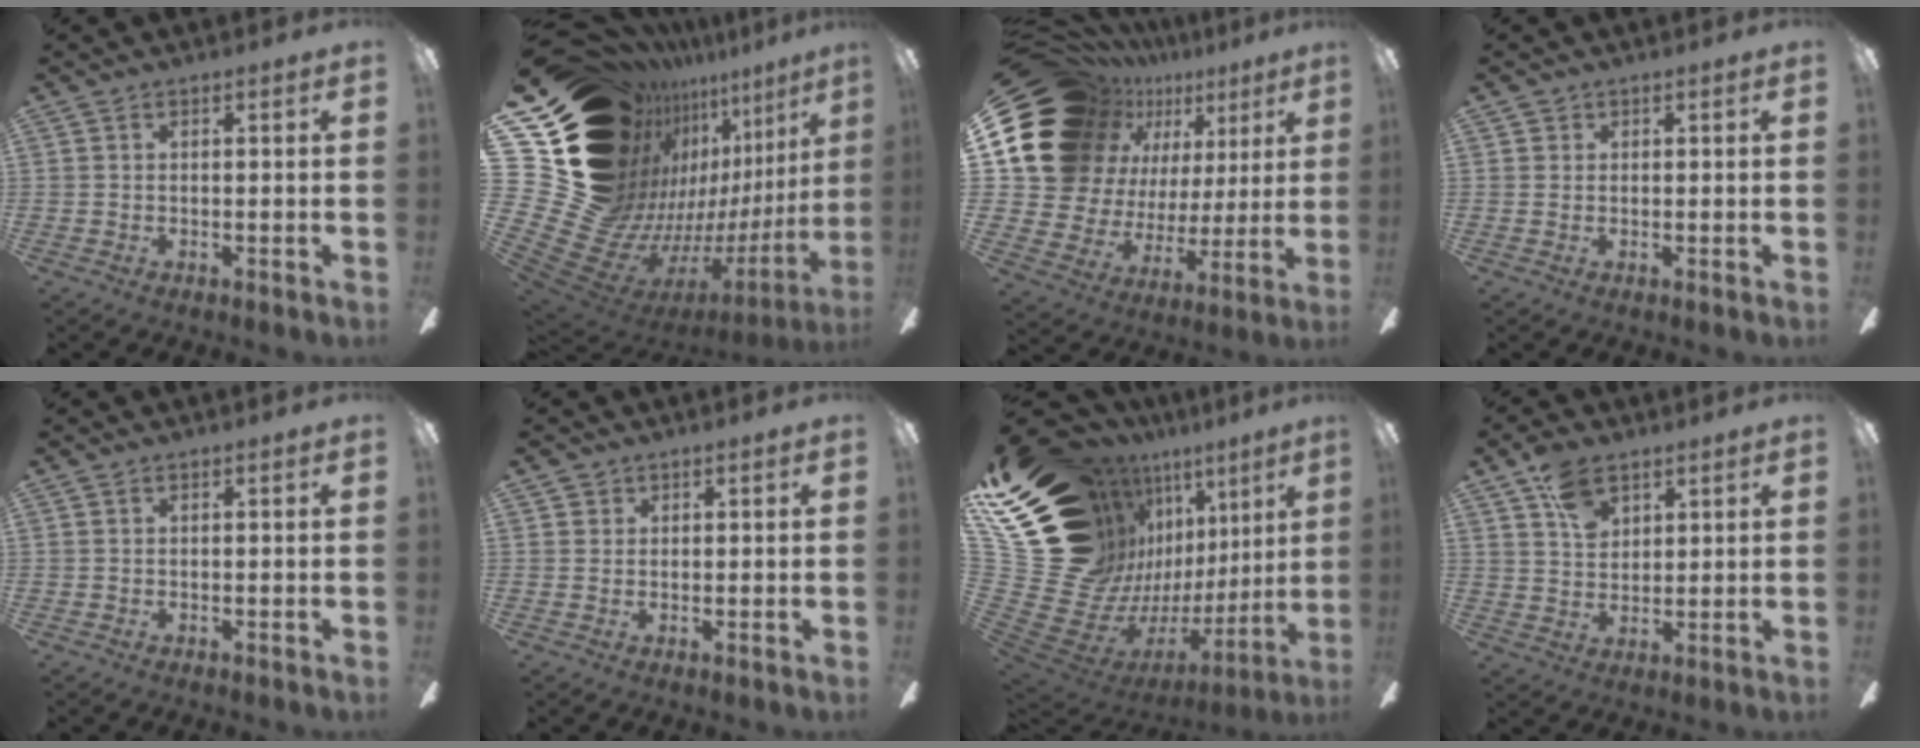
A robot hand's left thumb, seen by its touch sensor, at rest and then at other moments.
{"total": 23.5, "force": [7.2, 16.2, 15.5], "torque": [-0.260, -0.143, 0.207]}
{"total": 20.6, "force": [11.3, 15.1, 8.3], "torque": [-0.176, -0.083, 0.239]}
{"total": 0.8, "force": [0.3, 0.7, 0.1], "torque": [-0.001, 0.002, 0.006]}
{"total": 0.0}
{"total": 1.2, "force": [0.7, 1.0, 0.0], "torque": [0.006, -0.001, 0.010]}
{"total": 23.7, "force": [10.8, 16.2, 13.5], "torque": [-0.250, -0.139, 0.274]}
{"total": 8.0, "force": [4.9, 4.9, 4.0], "torque": [-0.071, -0.009, 0.092]}